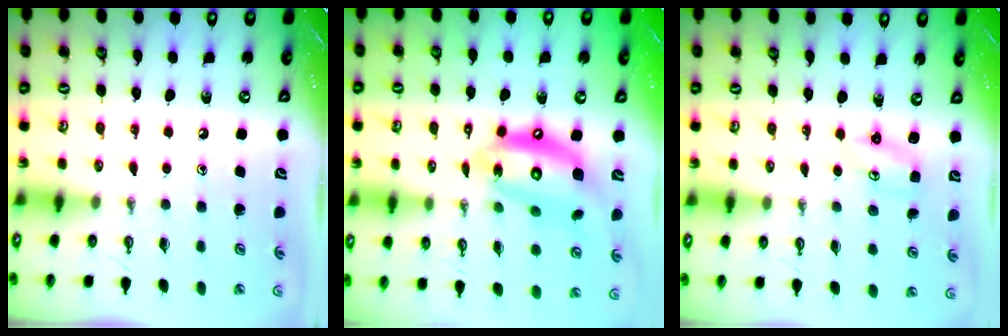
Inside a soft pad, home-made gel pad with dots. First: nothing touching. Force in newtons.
{"total": 15.6, "press": 15.5, "slide": 1.5}
{"total": 3.1, "press": 3.1, "slide": 0.3}